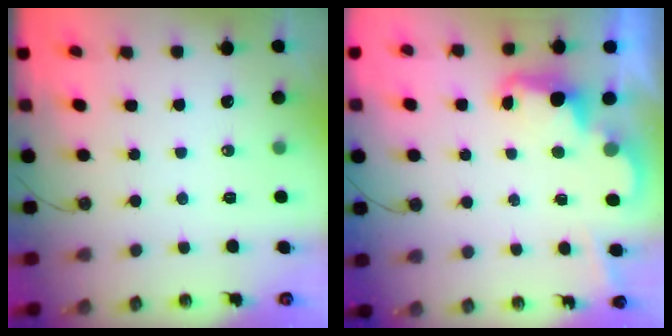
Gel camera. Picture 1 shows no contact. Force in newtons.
{"total": 2.6, "press": 2.5, "slide": 0.6}